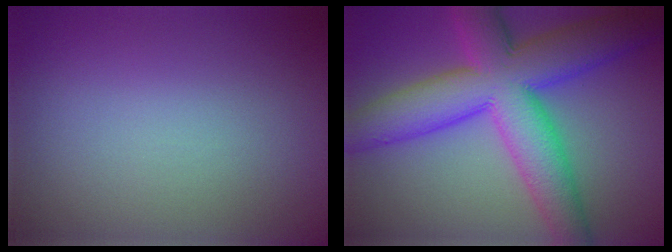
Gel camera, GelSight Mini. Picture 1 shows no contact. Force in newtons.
{"total": 11.9, "press": 11.9, "slide": 0.3}